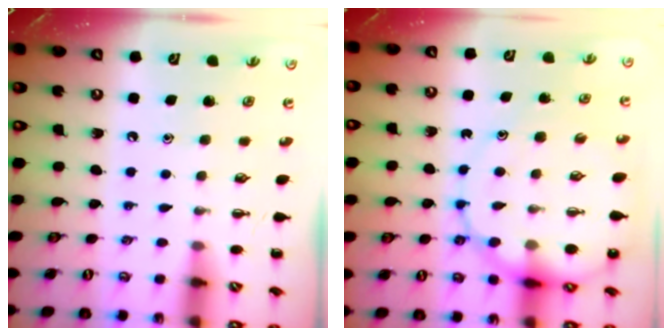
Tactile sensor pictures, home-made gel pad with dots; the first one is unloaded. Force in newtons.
{"total": 15.0, "press": 14.5, "slide": 3.7}